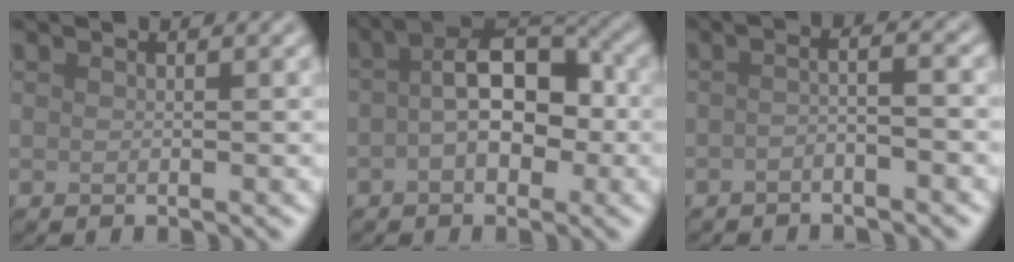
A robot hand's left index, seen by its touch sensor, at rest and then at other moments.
{"total": 6.7, "force": [0.0, 3.8, 5.5], "torque": [-0.080, 0.015, -0.009]}
{"total": 2.0, "force": [-0.9, 0.3, 1.7], "torque": [-0.032, 0.003, -0.022]}